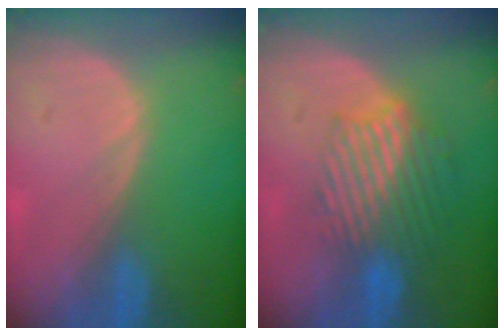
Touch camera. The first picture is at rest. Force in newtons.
{"total": 9.5, "press": 8.1, "slide": 4.9}